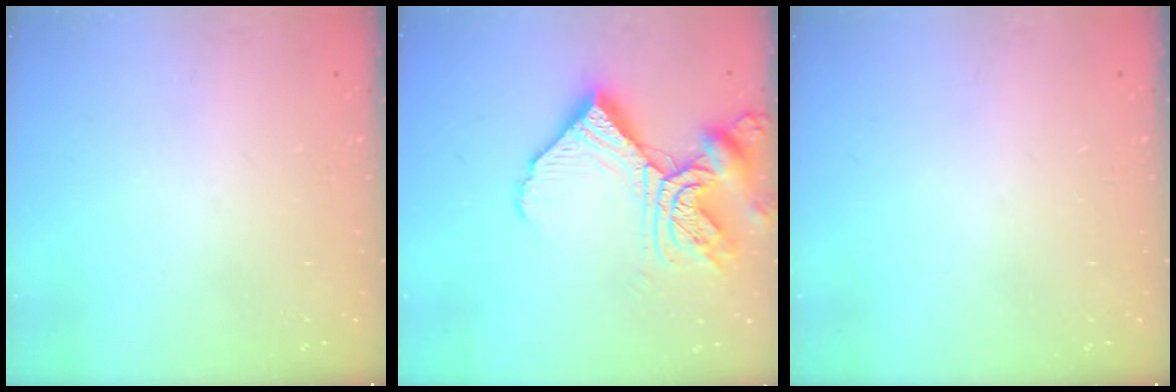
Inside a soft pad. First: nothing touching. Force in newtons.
{"total": 17.2, "press": 17.2, "slide": 1.5}
{"total": 0.0}